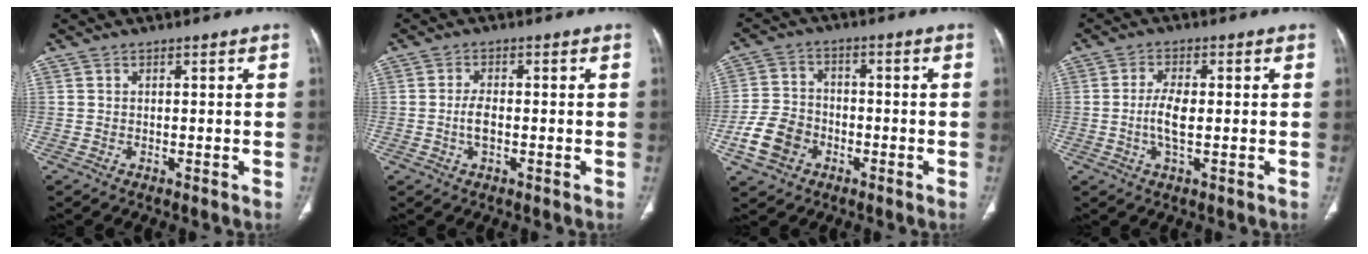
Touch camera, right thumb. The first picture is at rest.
{"total": 3.1, "force": [-0.6, 1.5, 2.7], "torque": [-0.052, 0.008, -0.012]}
{"total": 8.9, "force": [-3.7, 6.9, 4.2], "torque": [-0.073, 0.021, -0.068]}
{"total": 5.0, "force": [-0.3, 1.9, 4.6], "torque": [-0.100, 0.001, -0.009]}